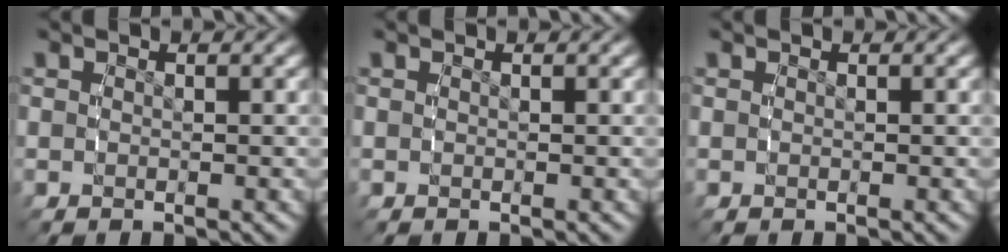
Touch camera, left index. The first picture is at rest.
{"total": 0.0}
{"total": 0.0}